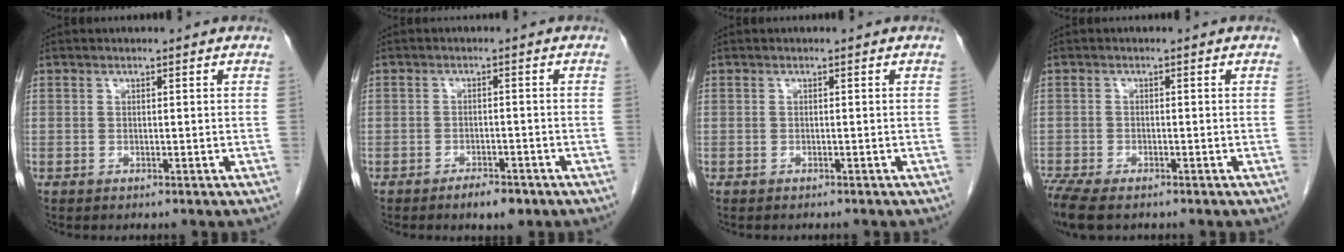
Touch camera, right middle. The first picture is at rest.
{"total": 3.4, "force": [-2.4, 1.2, 2.0], "torque": [-0.033, -0.001, -0.032]}
{"total": 1.2, "force": [-1.1, 0.4, 0.5], "torque": [-0.014, -0.002, -0.013]}
{"total": 7.1, "force": [-5.3, 2.4, 4.1], "torque": [-0.082, -0.017, -0.090]}